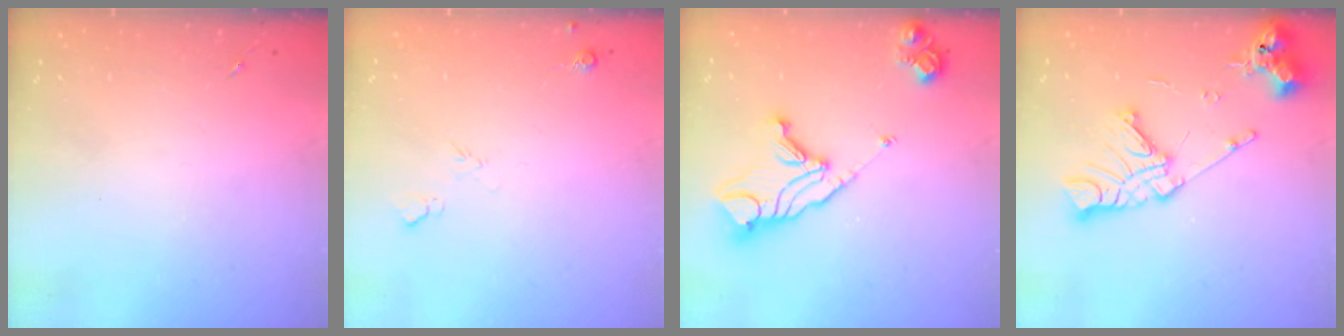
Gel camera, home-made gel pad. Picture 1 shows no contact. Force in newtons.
{"total": 4.6, "press": 4.5, "slide": 0.8}
{"total": 15.4, "press": 15.3, "slide": 1.7}
{"total": 15.5, "press": 15.4, "slide": 1.9}